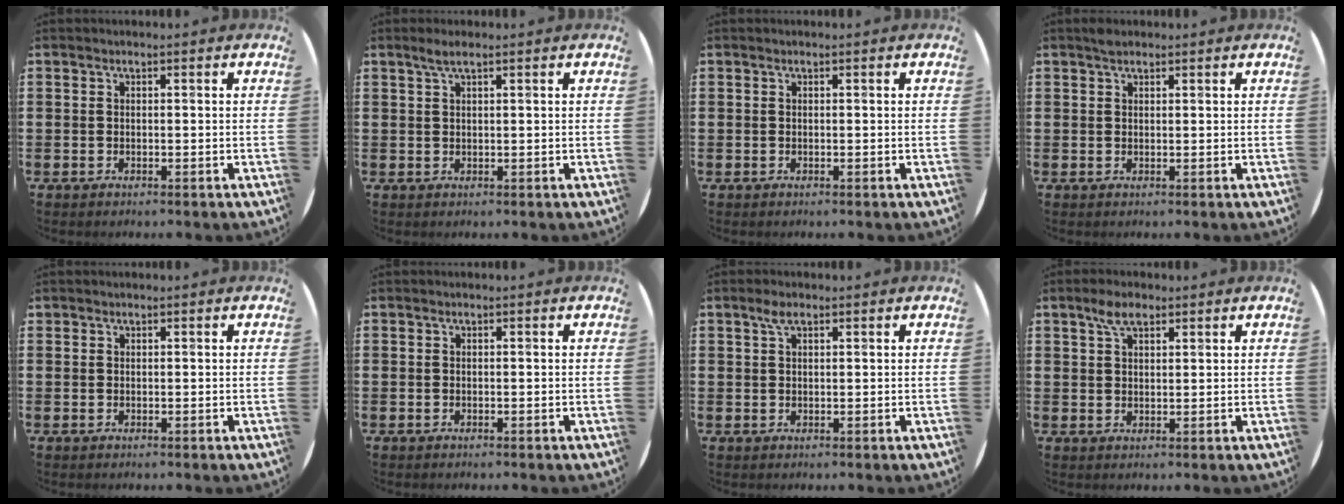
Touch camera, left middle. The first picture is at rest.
{"total": 1.9, "force": [1.3, 0.1, 1.4], "torque": [-0.029, 0.003, 0.021]}
{"total": 0.0}
{"total": 1.1, "force": [1.0, 0.4, 0.4], "torque": [-0.001, 0.000, 0.016]}
{"total": 0.0}
{"total": 0.0}
{"total": 2.0, "force": [1.2, 0.8, 1.4], "torque": [-0.030, 0.005, 0.020]}
{"total": 3.8, "force": [2.7, 1.6, 2.1], "torque": [-0.039, 0.005, 0.046]}